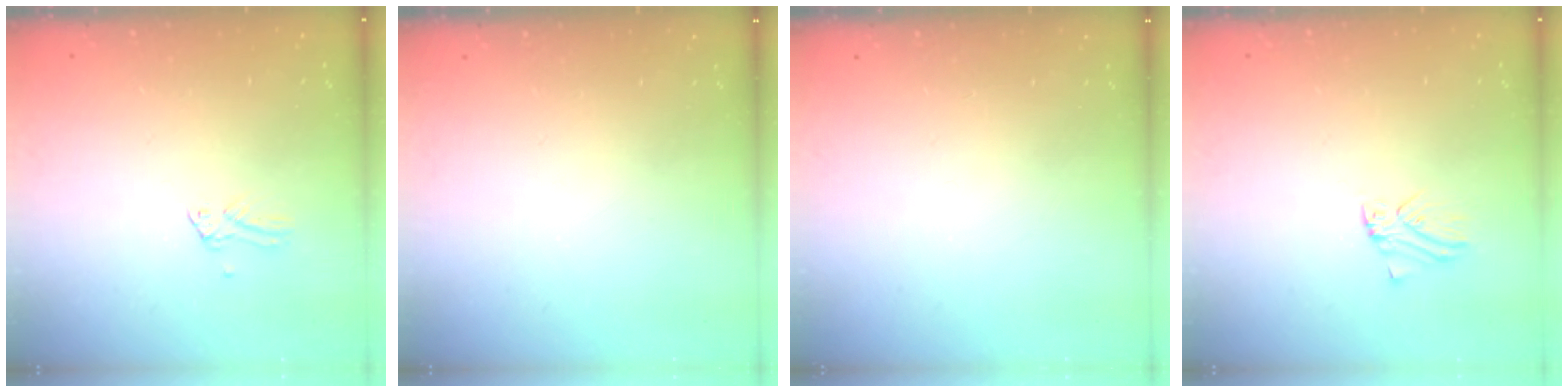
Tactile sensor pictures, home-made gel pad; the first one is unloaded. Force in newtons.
{"total": 0.0}
{"total": 0.0}
{"total": 0.0}